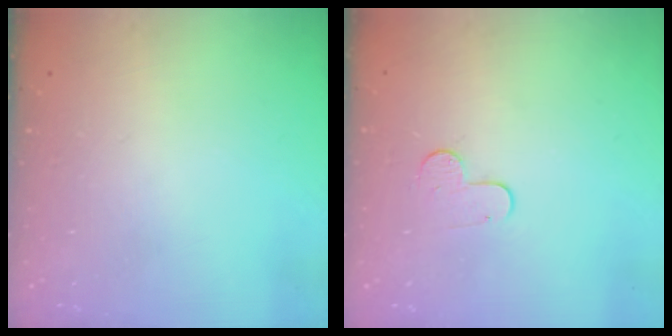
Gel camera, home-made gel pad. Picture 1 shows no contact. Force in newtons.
{"total": 6.6, "press": 6.5, "slide": 0.6}